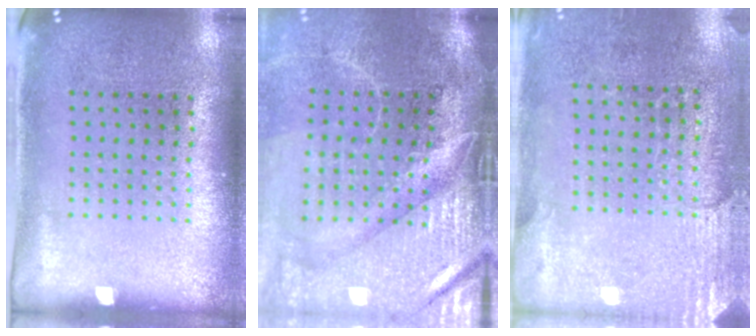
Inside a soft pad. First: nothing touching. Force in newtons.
{"total": 4.7, "press": 4.0, "slide": 2.5}
{"total": 2.7, "press": 2.4, "slide": 1.3}